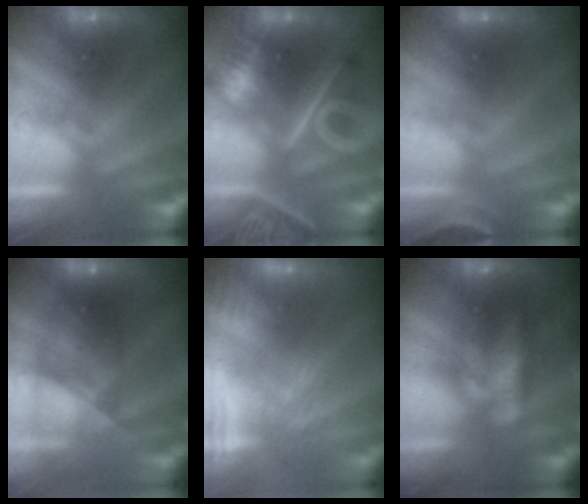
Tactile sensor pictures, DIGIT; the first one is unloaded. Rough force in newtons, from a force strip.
{"total": 7.1}
{"total": 2.5}
{"total": 6.9}
{"total": 4.5}
{"total": 7.1}